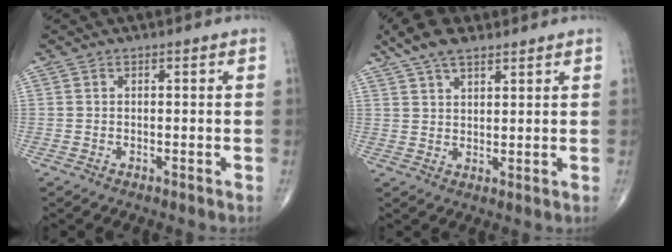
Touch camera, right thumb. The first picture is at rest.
{"total": 8.5, "force": [5.9, 3.7, 4.9], "torque": [-0.084, -0.004, 0.109]}